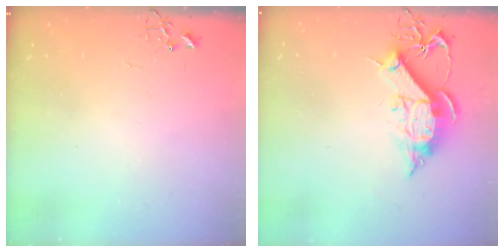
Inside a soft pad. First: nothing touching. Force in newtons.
{"total": 13.2, "press": 13.1, "slide": 1.5}